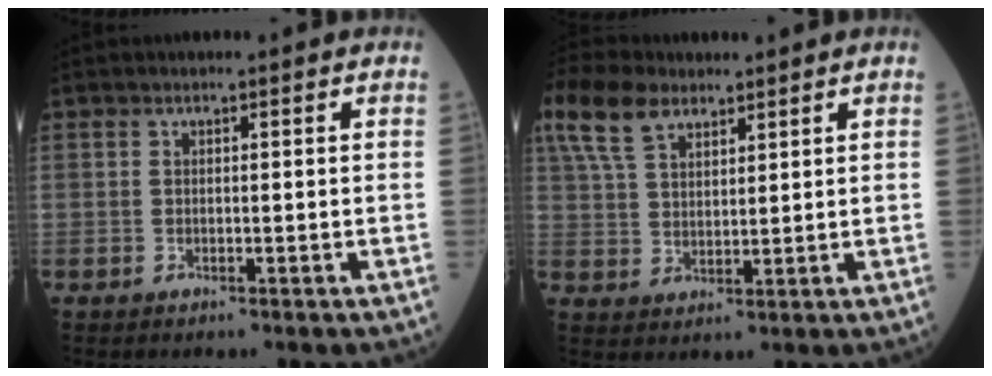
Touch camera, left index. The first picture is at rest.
{"total": 10.0, "force": [6.9, 4.6, 5.6], "torque": [-0.133, 0.028, 0.139]}